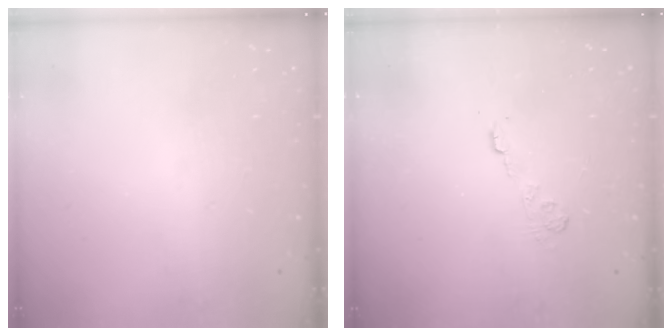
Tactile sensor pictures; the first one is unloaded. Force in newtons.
{"total": 4.0, "press": 3.8, "slide": 1.2}